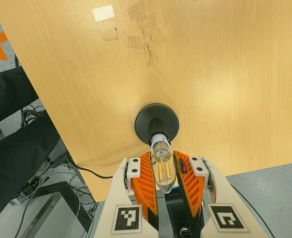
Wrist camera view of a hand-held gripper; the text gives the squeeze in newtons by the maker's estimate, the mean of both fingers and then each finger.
{"total": 12.4, "left": 11.8, "right": 13.0}